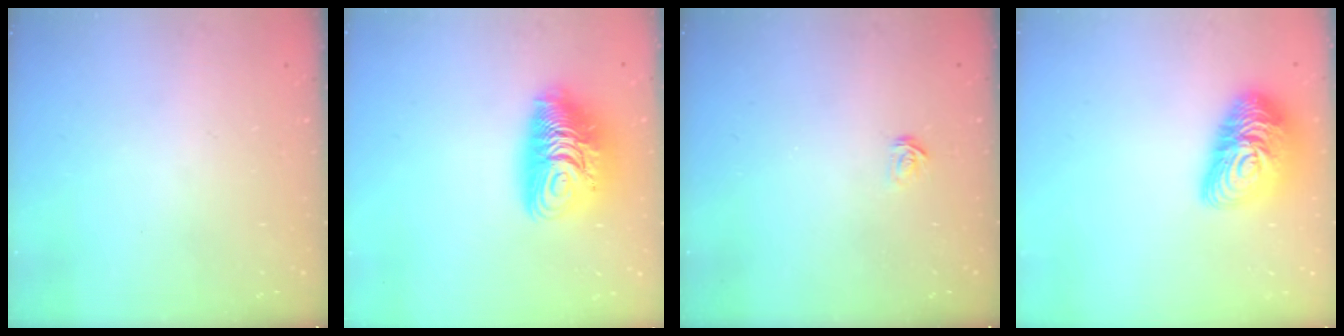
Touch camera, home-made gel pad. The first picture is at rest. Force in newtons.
{"total": 14.1, "press": 14.0, "slide": 1.2}
{"total": 2.1, "press": 2.1, "slide": 0.2}
{"total": 16.8, "press": 16.8, "slide": 1.0}